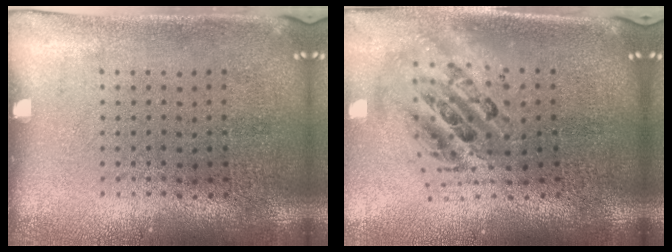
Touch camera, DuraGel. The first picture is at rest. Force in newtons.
{"total": 2.4, "press": 1.8, "slide": 1.5}